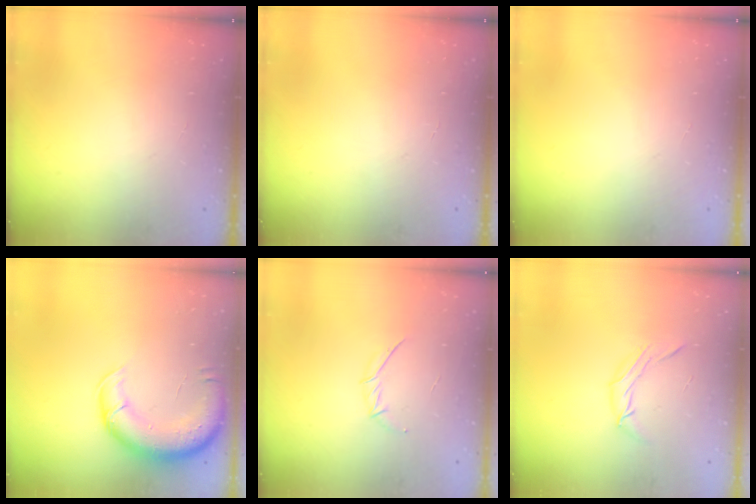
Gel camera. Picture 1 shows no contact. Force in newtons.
{"total": 0.0}
{"total": 0.0}
{"total": 13.2, "press": 12.8, "slide": 3.3}
{"total": 3.9, "press": 3.8, "slide": 0.8}
{"total": 6.6, "press": 6.6, "slide": 0.6}